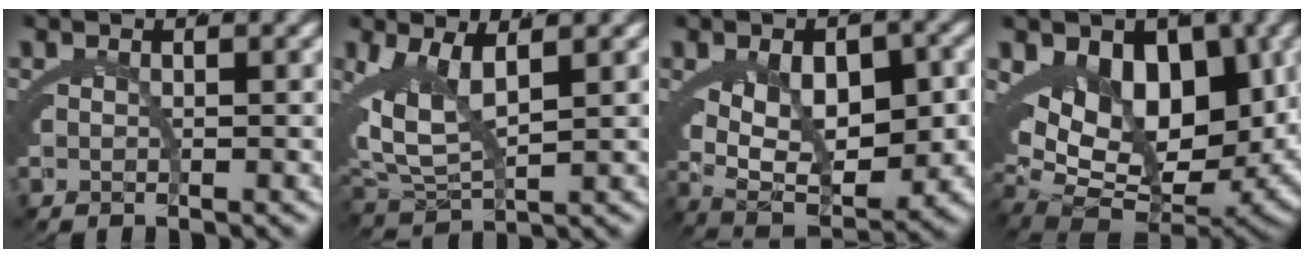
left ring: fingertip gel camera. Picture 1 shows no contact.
{"total": 6.2, "force": [1.4, 3.9, 4.7], "torque": [-0.116, -0.011, 0.034]}
{"total": 10.7, "force": [-0.2, 7.2, 7.9], "torque": [-0.123, -0.024, 0.008]}
{"total": 16.7, "force": [-1.6, 12.0, 11.4], "torque": [-0.223, -0.059, 0.000]}